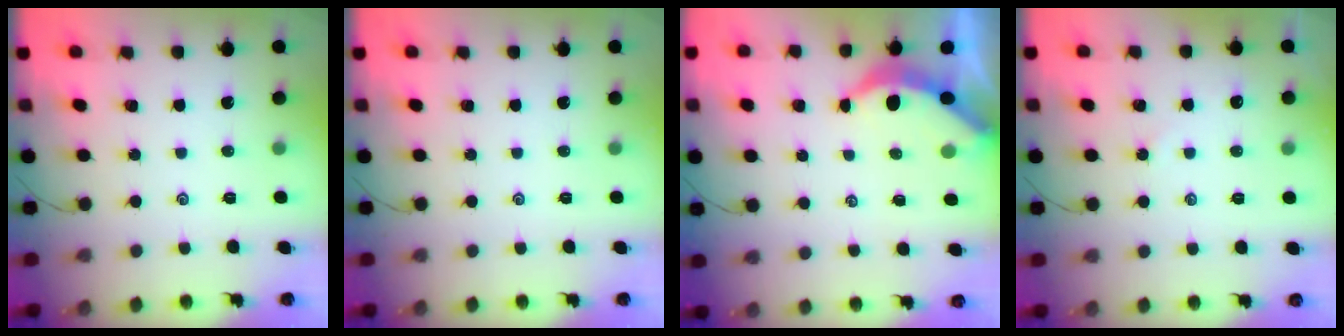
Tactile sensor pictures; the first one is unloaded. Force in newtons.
{"total": 0.0}
{"total": 3.7, "press": 3.7, "slide": 0.4}
{"total": 2.8, "press": 2.8, "slide": 0.5}